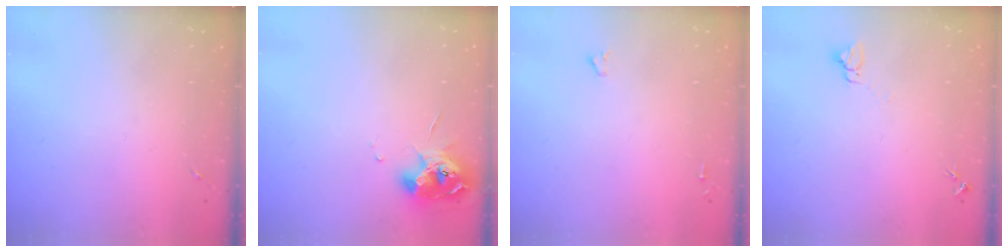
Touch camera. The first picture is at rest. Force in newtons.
{"total": 10.6, "press": 10.6, "slide": 1.4}
{"total": 0.9, "press": 0.9, "slide": 0.1}
{"total": 3.2, "press": 3.2, "slide": 0.2}